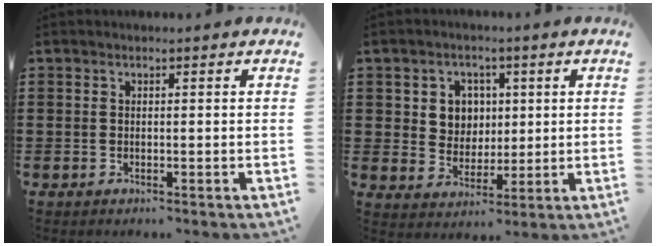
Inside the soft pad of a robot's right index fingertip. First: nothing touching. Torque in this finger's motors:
{"motor_torque": [0.43, 0.41, 0.20, 0.07]}